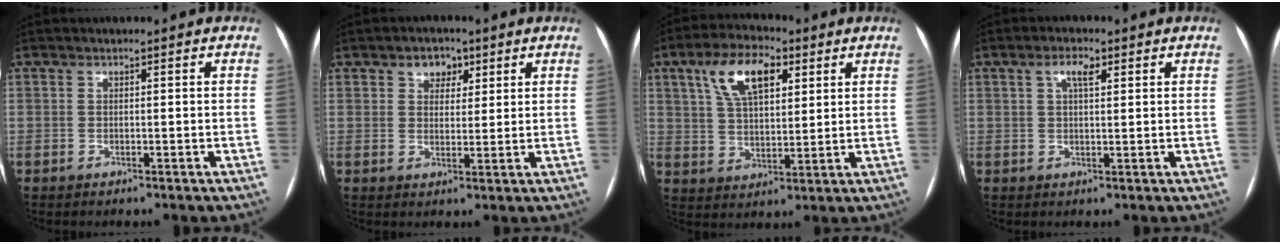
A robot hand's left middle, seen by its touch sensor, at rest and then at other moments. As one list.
[{"total": 3.9, "force": [2.1, 2.8, 1.7], "torque": [-0.021, 0.008, 0.033]}, {"total": 10.7, "force": [5.0, 4.8, 8.3], "torque": [-0.159, 0.024, 0.094]}, {"total": 3.1, "force": [1.4, 1.1, 2.5], "torque": [-0.050, 0.007, 0.025]}]